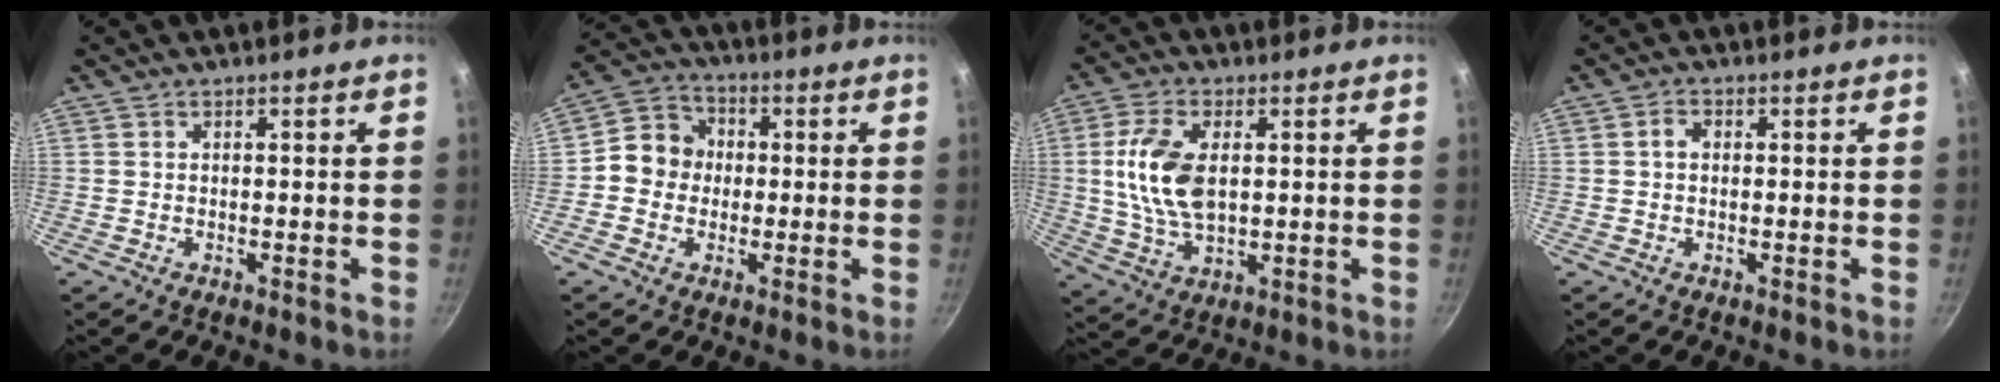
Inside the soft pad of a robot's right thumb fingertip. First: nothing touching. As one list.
[{"total": 8.0, "force": [-0.3, 7.3, 3.2], "torque": [-0.021, 0.018, -0.028]}, {"total": 12.0, "force": [1.6, 6.6, 9.9], "torque": [-0.189, -0.003, 0.034]}, {"total": 1.9, "force": [0.2, 1.4, 1.3], "torque": [-0.020, 0.007, 0.001]}]